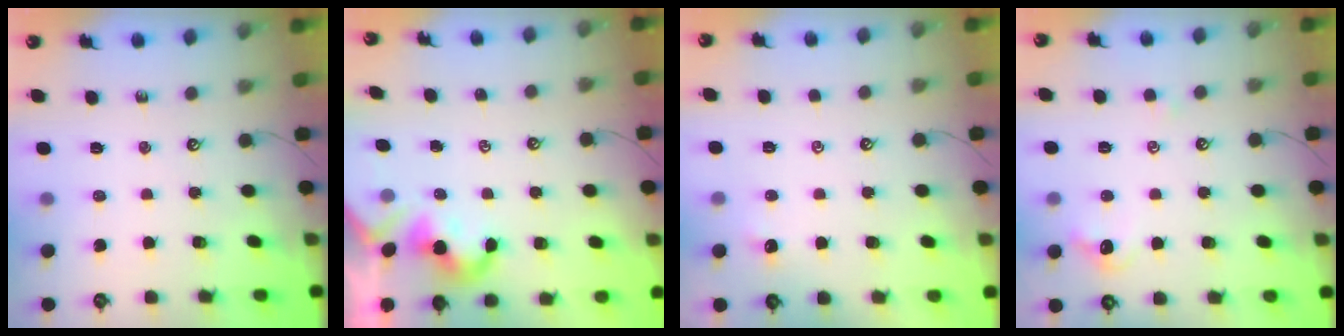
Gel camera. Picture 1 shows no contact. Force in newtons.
{"total": 2.2, "press": 2.2, "slide": 0.4}
{"total": 3.0, "press": 2.9, "slide": 0.3}
{"total": 0.8, "press": 0.5, "slide": 0.7}